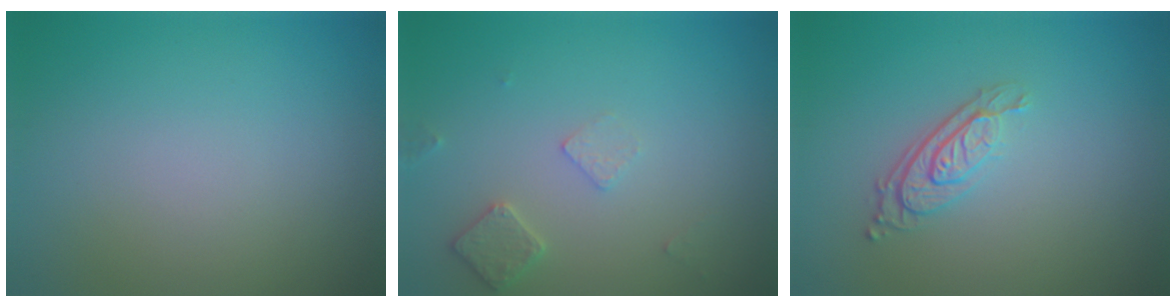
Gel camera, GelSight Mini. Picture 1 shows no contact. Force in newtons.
{"total": 1.8, "press": 1.8, "slide": 0.3}
{"total": 3.0, "press": 2.2, "slide": 2.0}